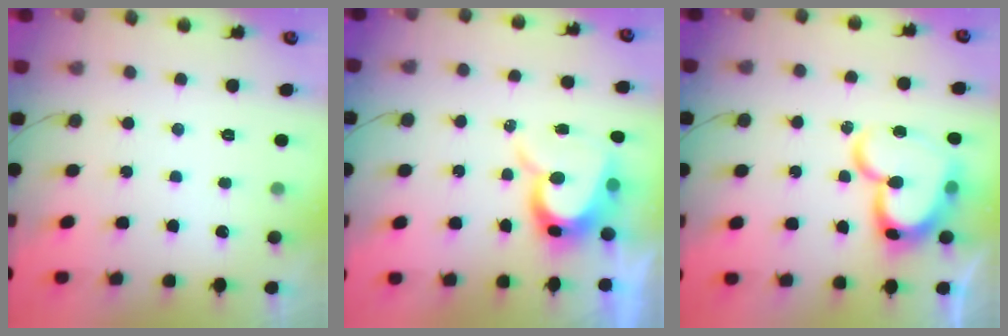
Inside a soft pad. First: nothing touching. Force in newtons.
{"total": 11.6, "press": 11.5, "slide": 1.3}
{"total": 19.9, "press": 19.8, "slide": 2.3}